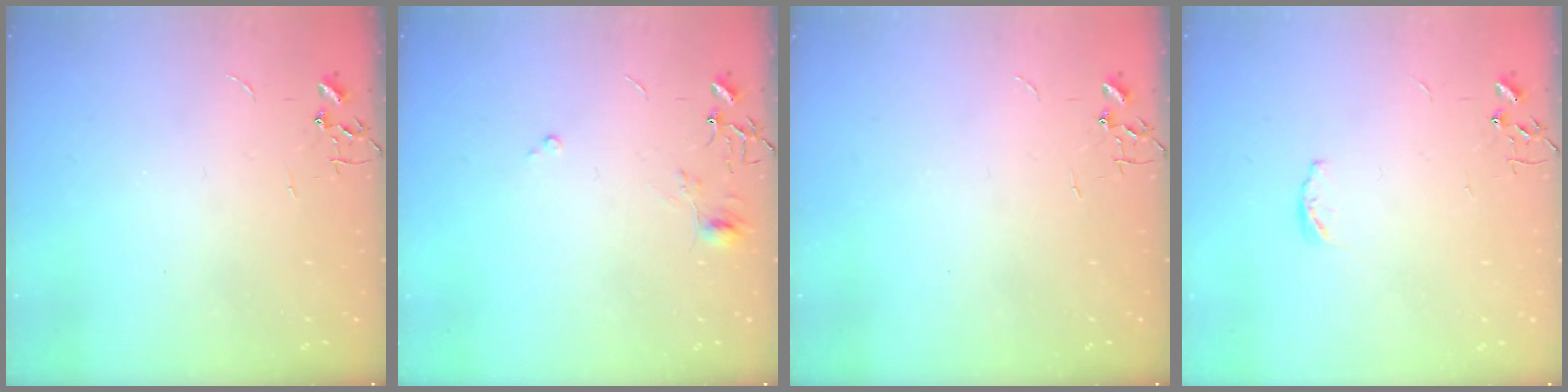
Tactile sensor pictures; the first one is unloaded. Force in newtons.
{"total": 5.8, "press": 5.8, "slide": 0.6}
{"total": 0.0}
{"total": 3.8, "press": 3.8, "slide": 0.5}